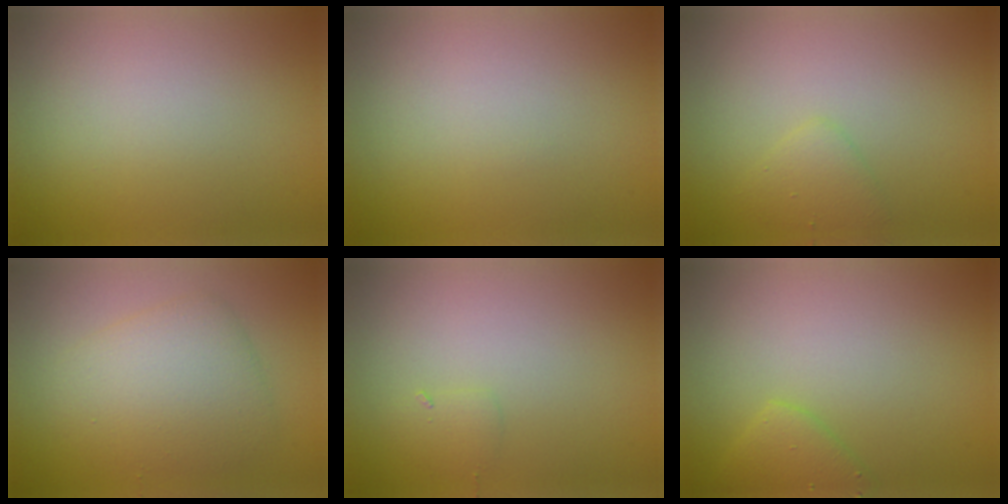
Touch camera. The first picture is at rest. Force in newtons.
{"total": 0.0}
{"total": 1.7, "press": 1.6, "slide": 0.1}
{"total": 4.9, "press": 4.9, "slide": 0.1}
{"total": 1.0, "press": 1.0, "slide": 0.0}
{"total": 2.6, "press": 2.6, "slide": 0.2}